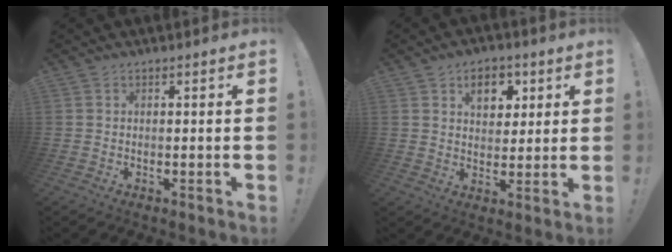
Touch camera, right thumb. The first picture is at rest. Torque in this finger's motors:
{"motor_torque": [-0.39, 0.62, 0.33, 0.53, 0.00]}